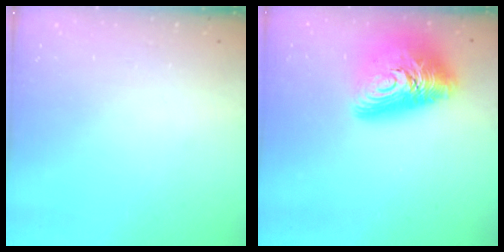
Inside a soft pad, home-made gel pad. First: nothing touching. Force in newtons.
{"total": 17.8, "press": 17.7, "slide": 1.4}